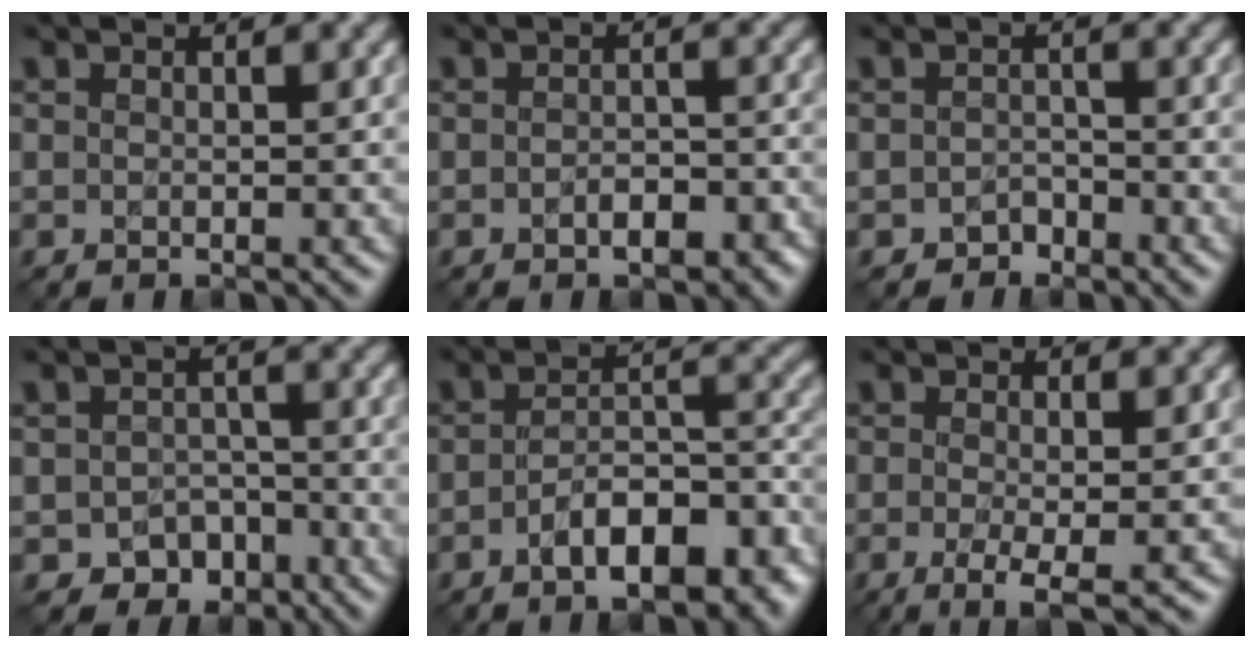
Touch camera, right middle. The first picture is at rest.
{"total": 2.6, "force": [-1.0, 1.5, 1.8], "torque": [-0.033, 0.006, -0.014]}
{"total": 1.3, "force": [-0.8, 1.0, 0.3], "torque": [-0.003, 0.009, -0.020]}
{"total": 4.2, "force": [-2.5, 3.1, 1.4], "torque": [-0.010, -0.004, -0.032]}
{"total": 8.0, "force": [-3.7, 3.5, 6.2], "torque": [-0.094, 0.004, -0.063]}
{"total": 2.9, "force": [-0.4, 0.5, 2.8], "torque": [-0.054, -0.007, -0.010]}